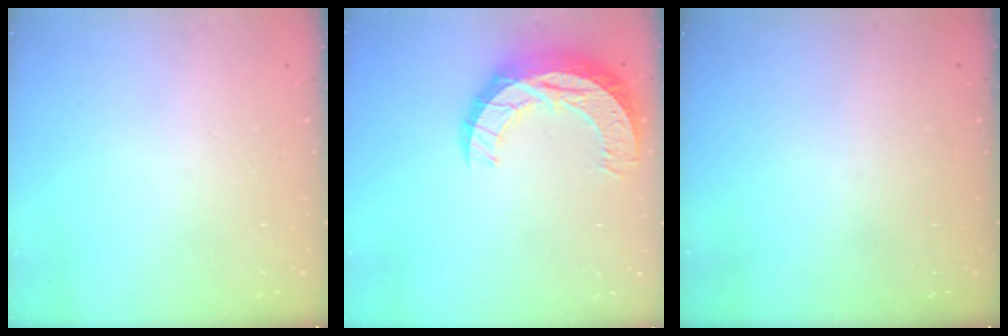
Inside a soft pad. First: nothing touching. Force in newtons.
{"total": 13.7, "press": 13.7, "slide": 0.9}
{"total": 0.0}